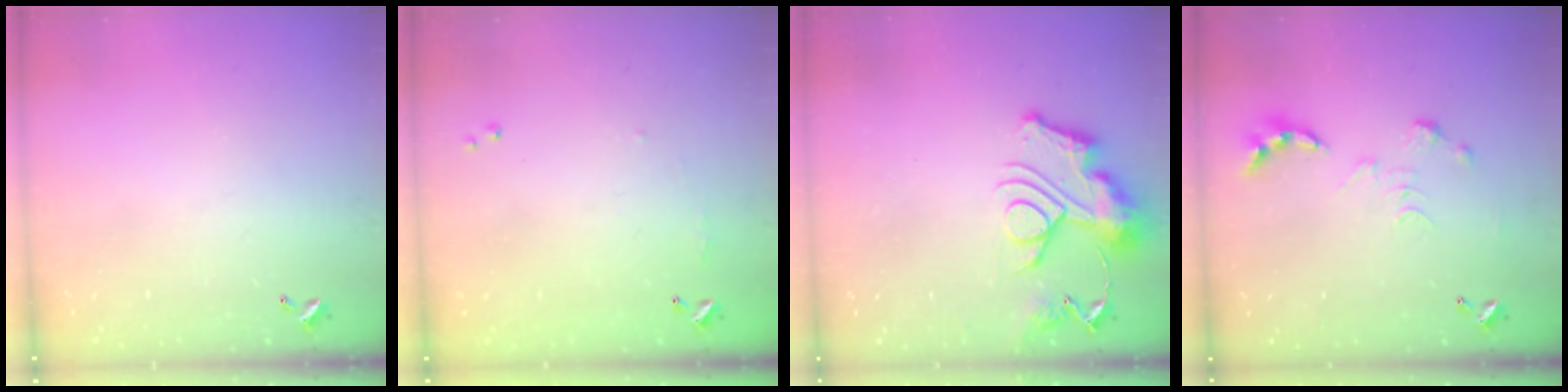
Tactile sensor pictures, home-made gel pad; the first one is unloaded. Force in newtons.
{"total": 5.2, "press": 5.1, "slide": 0.6}
{"total": 13.4, "press": 13.4, "slide": 1.4}
{"total": 0.0}